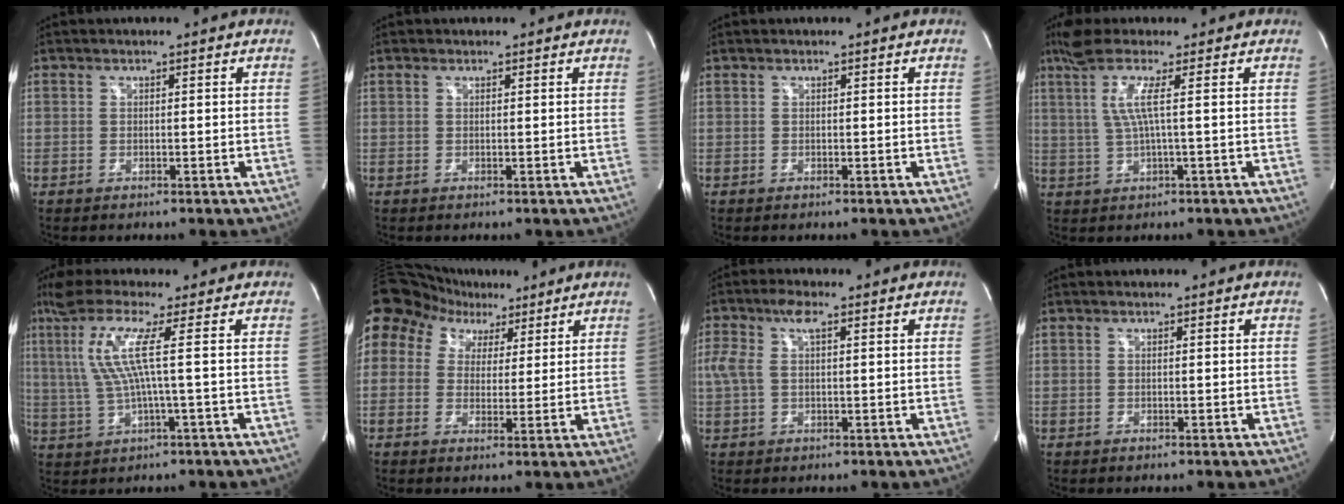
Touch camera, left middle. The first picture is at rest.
{"total": 0.7, "force": [0.5, 0.5, 0.0], "torque": [0.001, 0.006, 0.007]}
{"total": 0.0}
{"total": 6.0, "force": [2.0, -0.7, 5.6], "torque": [-0.117, 0.015, 0.040]}
{"total": 9.0, "force": [2.0, -1.1, 8.7], "torque": [-0.186, 0.013, 0.040]}
{"total": 15.9, "force": [8.9, 11.9, 5.8], "torque": [-0.162, 0.078, 0.164]}
{"total": 5.2, "force": [1.6, 1.9, 4.5], "torque": [-0.125, 0.033, 0.033]}
{"total": 0.0}